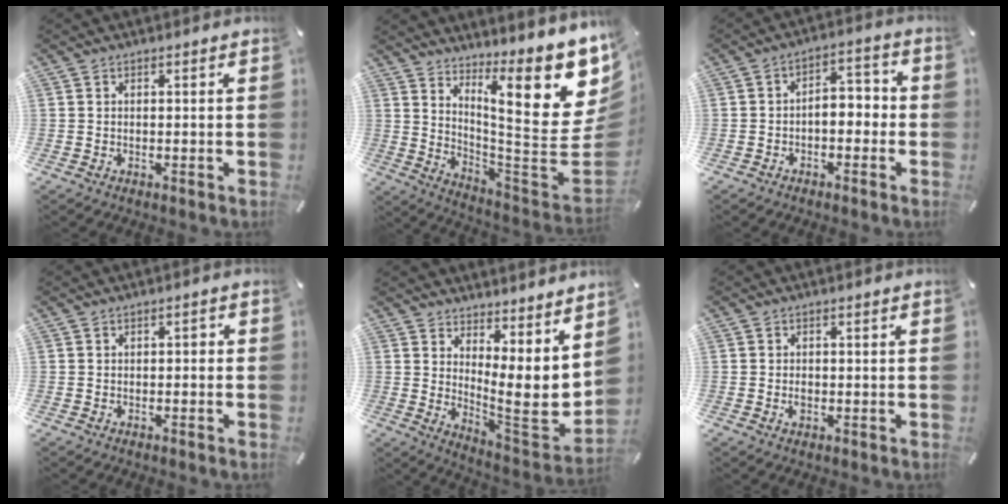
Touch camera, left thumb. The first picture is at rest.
{"total": 20.8, "force": [10.7, 7.4, 16.2], "torque": [-0.203, -0.110, 0.175]}
{"total": 4.8, "force": [-2.2, 3.4, 2.6], "torque": [-0.039, 0.010, -0.047]}
{"total": 0.9, "force": [-0.5, 0.6, 0.6], "torque": [-0.012, 0.005, -0.012]}
{"total": 10.1, "force": [2.6, 3.4, 9.1], "torque": [-0.112, -0.070, 0.053]}
{"total": 1.3, "force": [-0.2, 1.0, 0.8], "torque": [-0.009, -0.002, -0.006]}